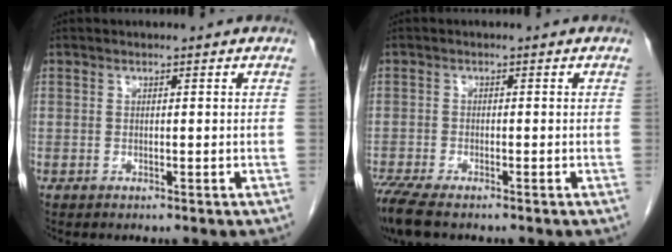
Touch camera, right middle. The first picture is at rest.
{"total": 5.7, "force": [-4.5, 1.1, 3.3], "torque": [-0.067, -0.016, -0.080]}